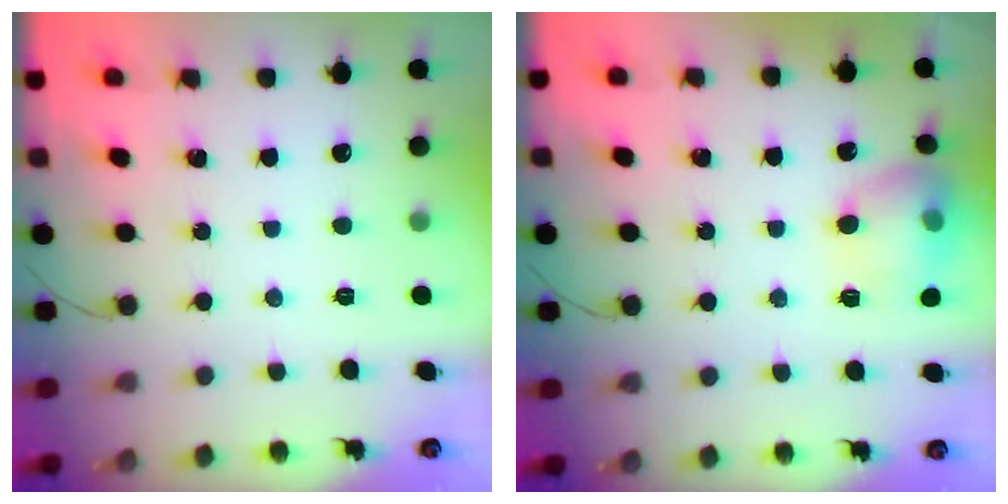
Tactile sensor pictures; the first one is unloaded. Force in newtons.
{"total": 13.3, "press": 13.2, "slide": 1.4}